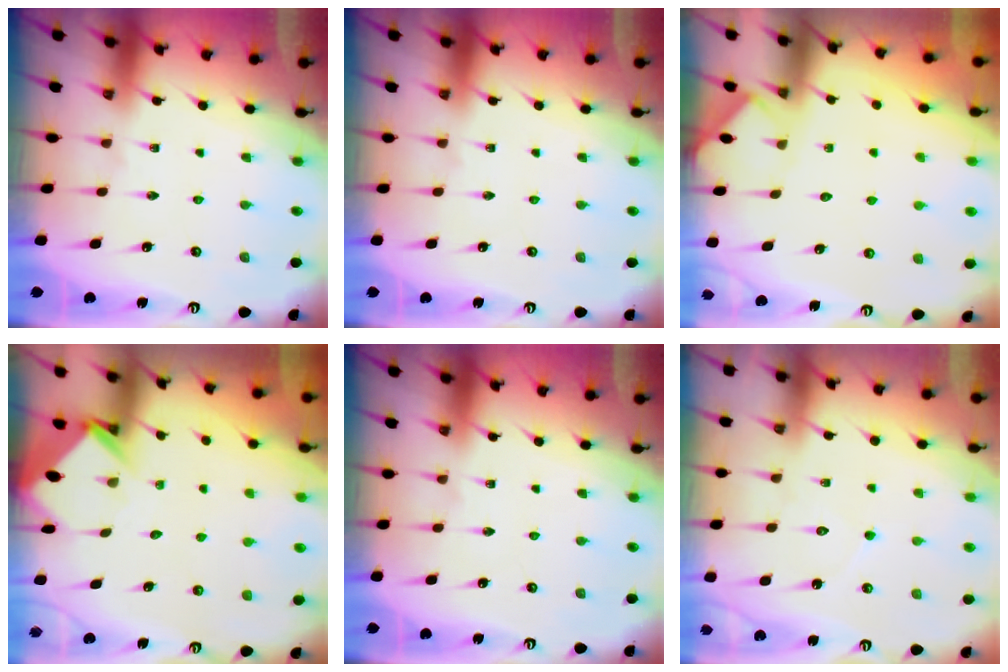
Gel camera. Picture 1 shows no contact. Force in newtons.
{"total": 0.0}
{"total": 3.3, "press": 3.3, "slide": 0.4}
{"total": 3.8, "press": 3.8, "slide": 0.3}
{"total": 0.0}
{"total": 4.3, "press": 4.3, "slide": 0.4}